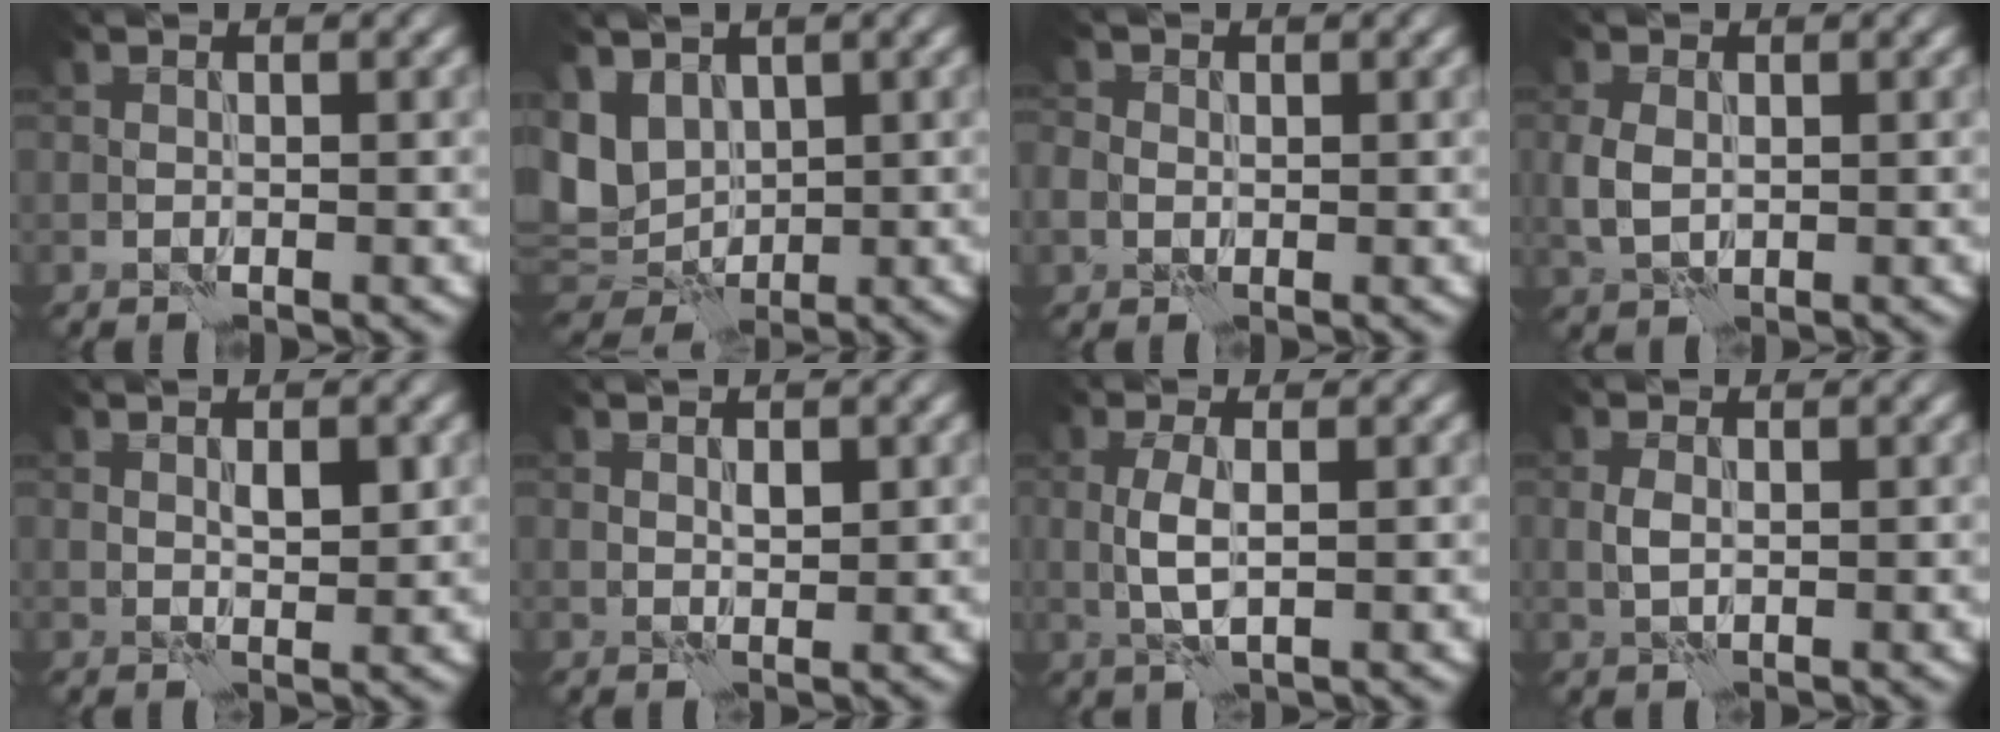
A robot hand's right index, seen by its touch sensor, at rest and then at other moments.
{"total": 6.0, "force": [1.8, 4.3, 3.7], "torque": [-0.081, 0.001, 0.035]}
{"total": 2.0, "force": [0.0, 1.8, 0.9], "torque": [-0.010, 0.002, -0.002]}
{"total": 2.4, "force": [0.1, 1.7, 1.7], "torque": [-0.044, 0.002, 0.001]}
{"total": 1.7, "force": [0.6, 0.6, 1.5], "torque": [-0.027, 0.003, 0.011]}
{"total": 0.9, "force": [0.4, 0.4, 0.7], "torque": [-0.012, 0.002, 0.009]}
{"total": 2.6, "force": [0.0, 0.7, 2.5], "torque": [-0.061, 0.005, -0.001]}
{"total": 1.2, "force": [0.0, 0.6, 1.0], "torque": [-0.026, 0.005, 0.000]}